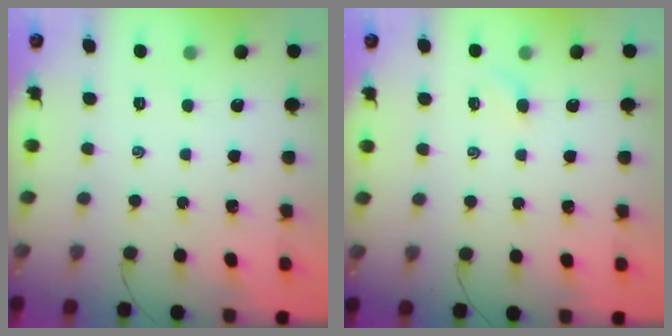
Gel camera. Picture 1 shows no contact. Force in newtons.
{"total": 2.4, "press": 2.3, "slide": 0.7}